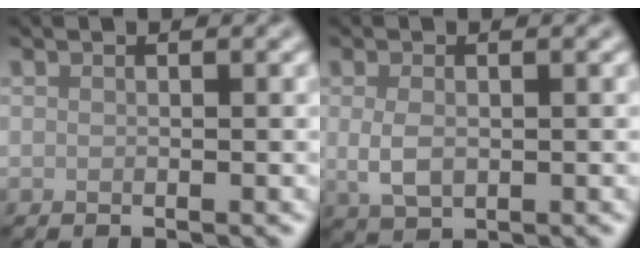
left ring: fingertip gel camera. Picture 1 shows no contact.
{"total": 2.4, "force": [0.0, 1.4, 1.9], "torque": [-0.044, -0.003, 0.003]}